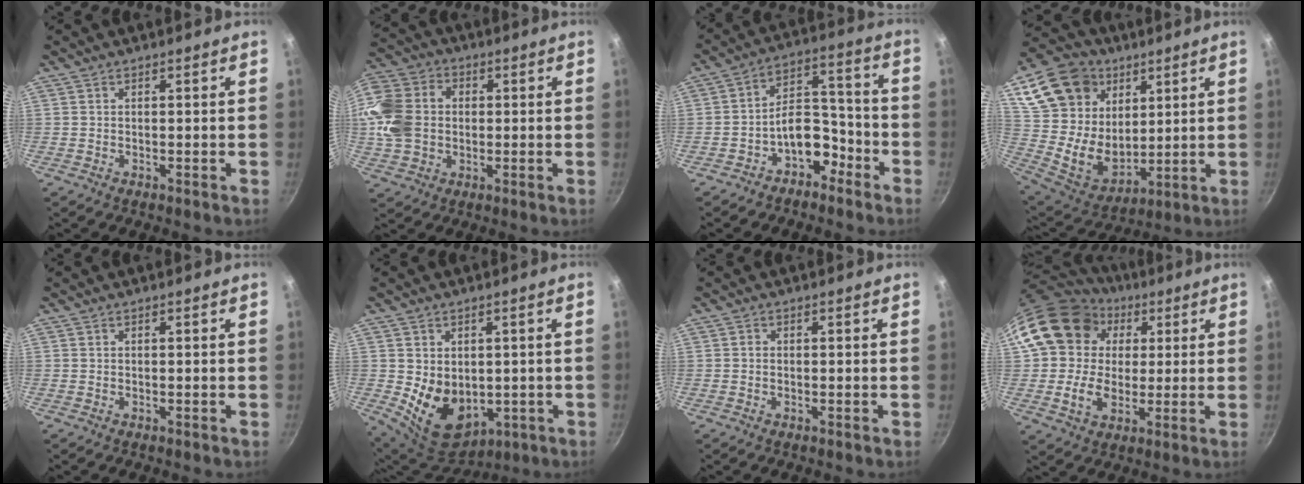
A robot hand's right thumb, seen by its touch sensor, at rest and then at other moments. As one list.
[{"total": 16.0, "force": [0.7, 12.9, 9.4], "torque": [-0.190, 0.024, 0.004]}, {"total": 9.6, "force": [-5.3, 6.0, 5.3], "torque": [-0.041, 0.079, -0.082]}, {"total": 22.5, "force": [10.1, 16.8, 11.0], "torque": [-0.188, -0.035, 0.197]}, {"total": 0.0}, {"total": 11.5, "force": [-0.4, 8.7, 7.6], "torque": [-0.102, -0.022, 0.021]}, {"total": 0.5, "force": [-0.1, 0.5, 0.2], "torque": [0.000, 0.003, -0.004]}, {"total": 17.5, "force": [4.5, 14.7, 8.5], "torque": [-0.133, 0.013, 0.073]}]